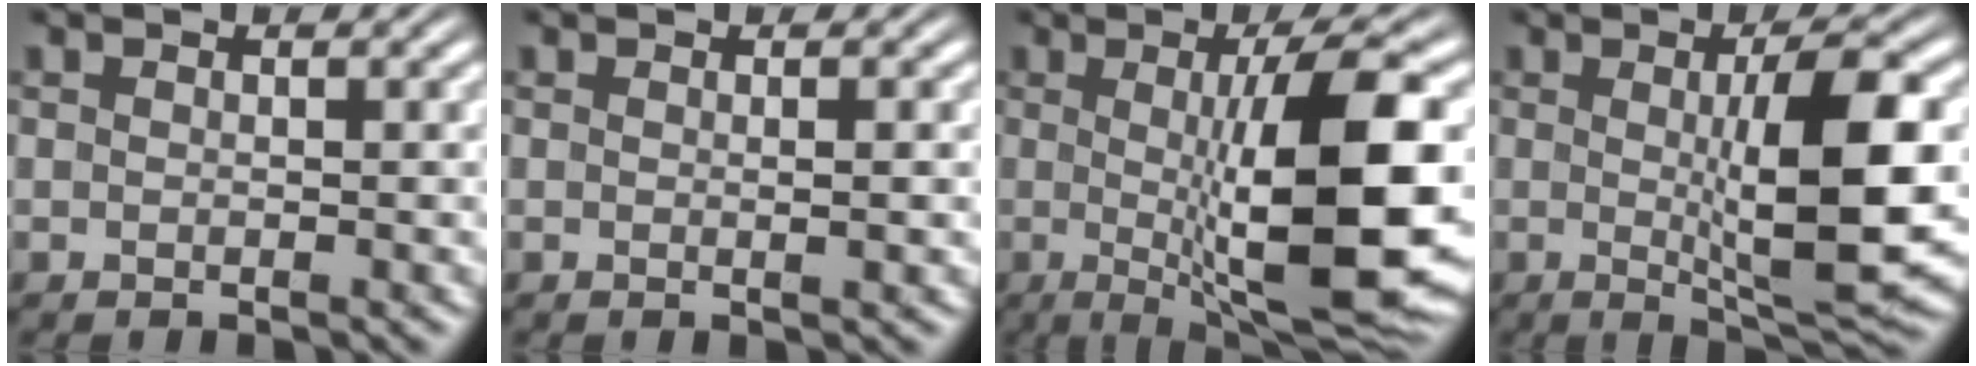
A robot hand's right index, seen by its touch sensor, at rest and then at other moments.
{"total": 0.7, "force": [0.0, -0.3, 0.7], "torque": [-0.009, -0.003, 0.000]}
{"total": 12.5, "force": [-0.4, 2.4, 12.2], "torque": [-0.179, -0.006, 0.005]}
{"total": 9.1, "force": [0.1, 1.7, 9.0], "torque": [-0.133, -0.005, 0.006]}